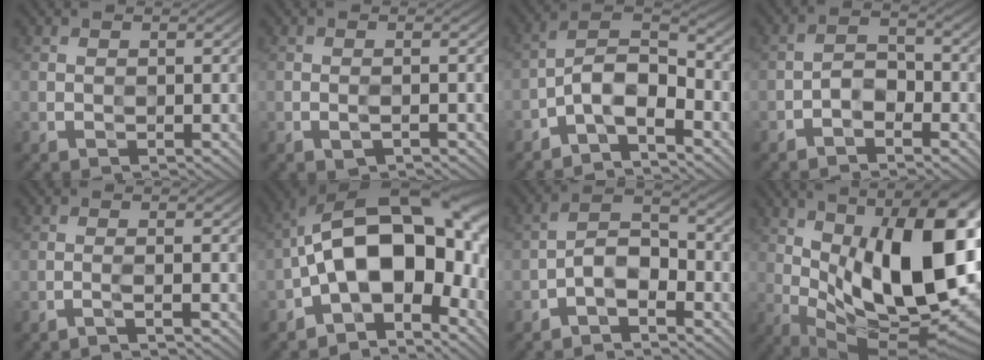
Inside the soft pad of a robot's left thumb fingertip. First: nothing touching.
{"total": 0.6, "force": [-0.6, -0.1, 0.1], "torque": [-0.001, 0.001, -0.012]}
{"total": 6.8, "force": [-4.2, 2.7, 4.5], "torque": [-0.073, 0.017, -0.091]}
{"total": 3.3, "force": [-2.3, 1.8, 1.6], "torque": [-0.023, 0.010, -0.046]}
{"total": 1.2, "force": [-1.0, 0.0, 0.7], "torque": [-0.004, 0.010, -0.029]}
{"total": 15.2, "force": [-2.8, 8.1, 12.6], "torque": [-0.194, 0.030, -0.053]}
{"total": 4.8, "force": [-2.9, 2.4, 2.9], "torque": [-0.045, 0.018, -0.061]}
{"total": 19.5, "force": [1.9, 8.9, 17.3], "torque": [-0.254, 0.027, 0.023]}